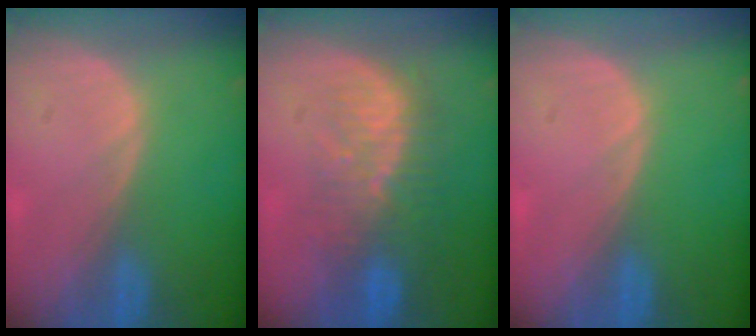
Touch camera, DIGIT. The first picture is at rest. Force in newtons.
{"total": 9.6, "press": 8.4, "slide": 4.6}
{"total": 0.0}